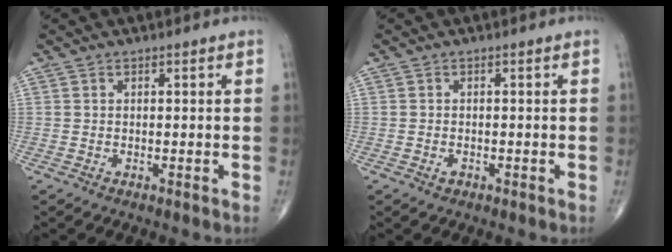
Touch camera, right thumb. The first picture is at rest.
{"total": 0.9, "force": [-0.5, 0.6, 0.5], "torque": [-0.008, 0.003, -0.006]}